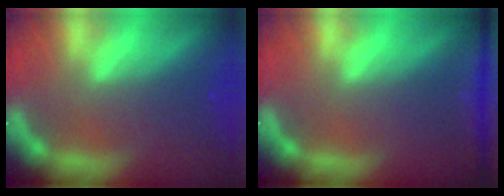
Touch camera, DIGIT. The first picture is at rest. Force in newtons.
{"total": 4.5}